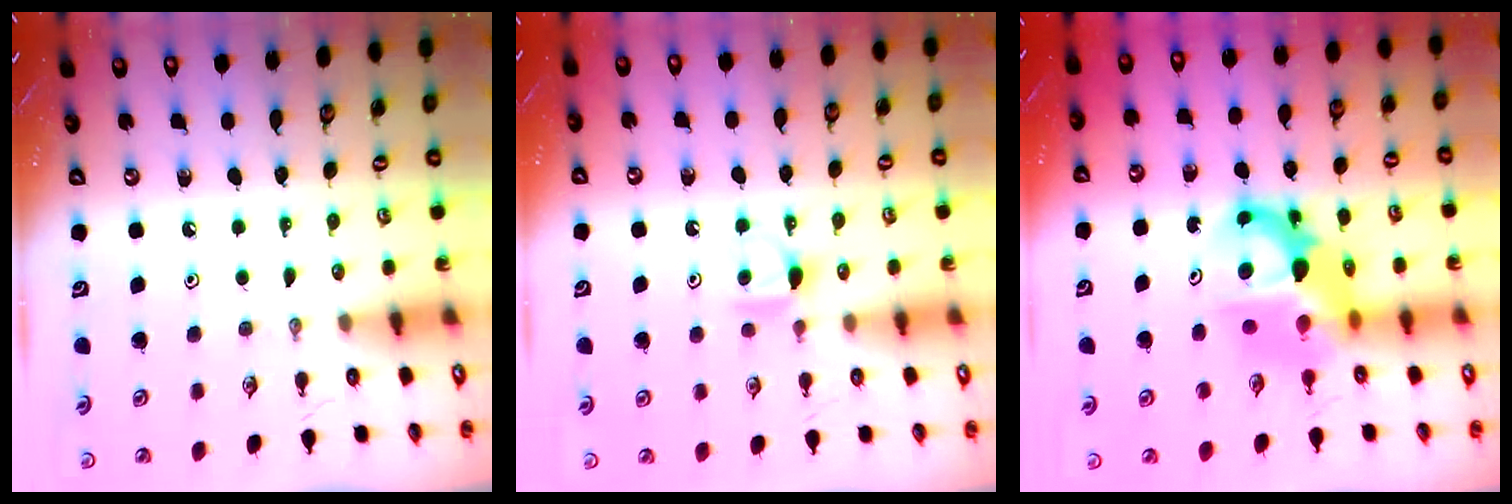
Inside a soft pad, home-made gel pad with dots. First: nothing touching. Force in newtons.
{"total": 6.6, "press": 6.5, "slide": 0.7}
{"total": 8.0, "press": 8.0, "slide": 0.5}